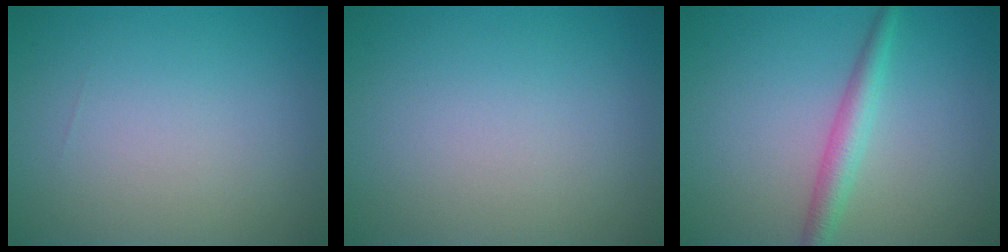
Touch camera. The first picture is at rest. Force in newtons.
{"total": 0.0}
{"total": 2.6, "press": 2.6, "slide": 0.1}